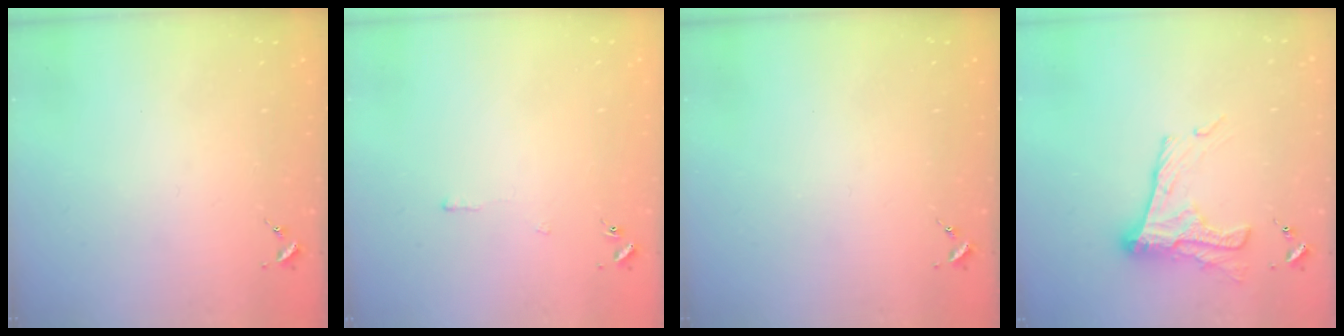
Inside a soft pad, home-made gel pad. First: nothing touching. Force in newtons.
{"total": 3.3, "press": 3.2, "slide": 0.6}
{"total": 0.0}
{"total": 15.8, "press": 15.8, "slide": 1.0}